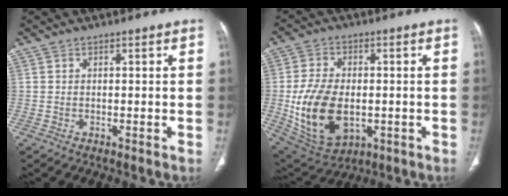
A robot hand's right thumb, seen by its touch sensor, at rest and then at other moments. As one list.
[{"total": 16.0, "force": [-2.3, 9.9, 12.4], "torque": [-0.223, -0.004, -0.020]}]